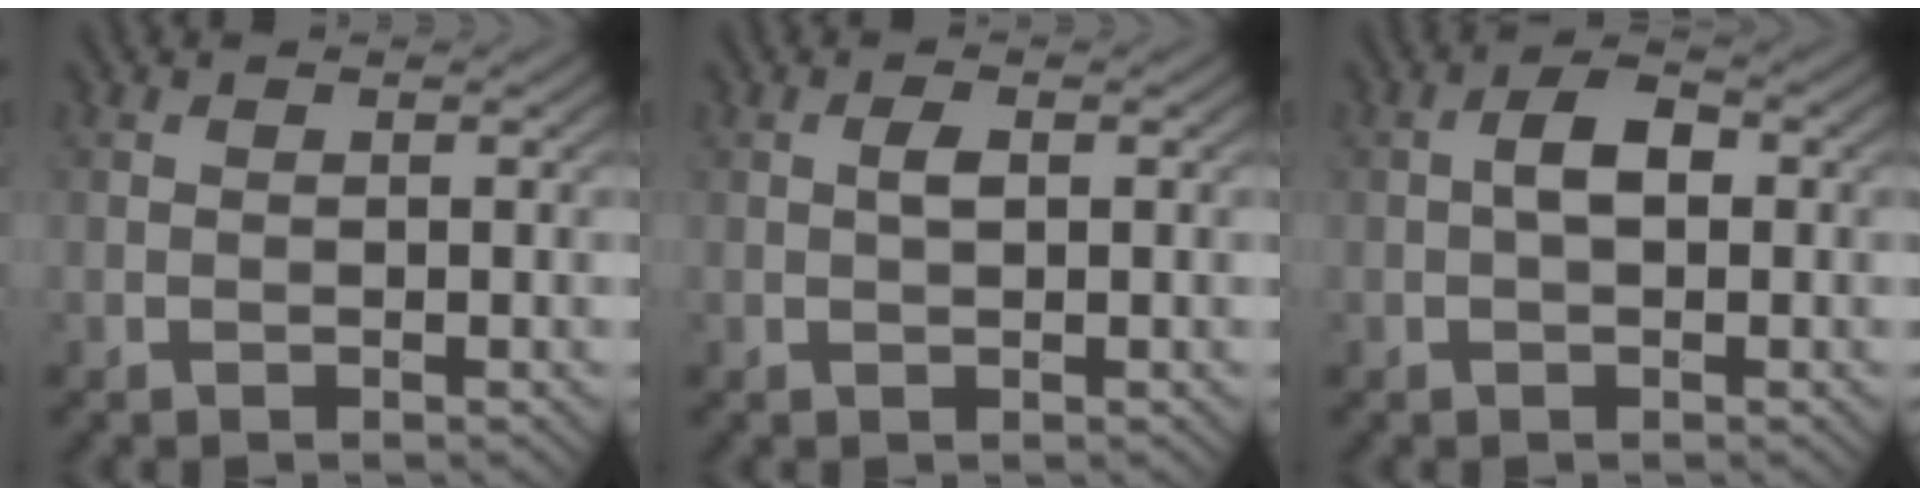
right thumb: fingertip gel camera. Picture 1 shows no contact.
{"total": 1.4, "force": [0.2, 0.5, 1.3], "torque": [-0.027, 0.003, 0.002]}
{"total": 3.1, "force": [0.0, 1.6, 2.7], "torque": [-0.047, 0.009, -0.005]}